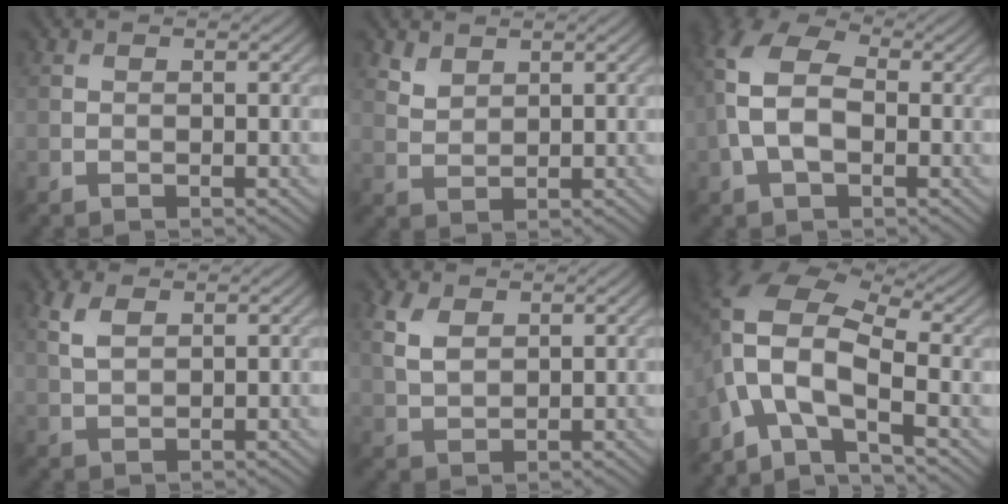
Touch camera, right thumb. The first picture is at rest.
{"total": 2.6, "force": [2.0, 1.3, 1.0], "torque": [-0.029, -0.003, 0.049]}
{"total": 9.3, "force": [-0.3, 5.7, 7.3], "torque": [-0.179, 0.016, -0.018]}
{"total": 3.3, "force": [1.6, 1.6, 2.3], "torque": [-0.065, 0.004, 0.034]}
{"total": 4.2, "force": [1.9, 2.4, 2.9], "torque": [-0.081, 0.003, 0.041]}
{"total": 10.5, "force": [-4.0, 4.6, 8.5], "torque": [-0.183, -0.006, -0.092]}